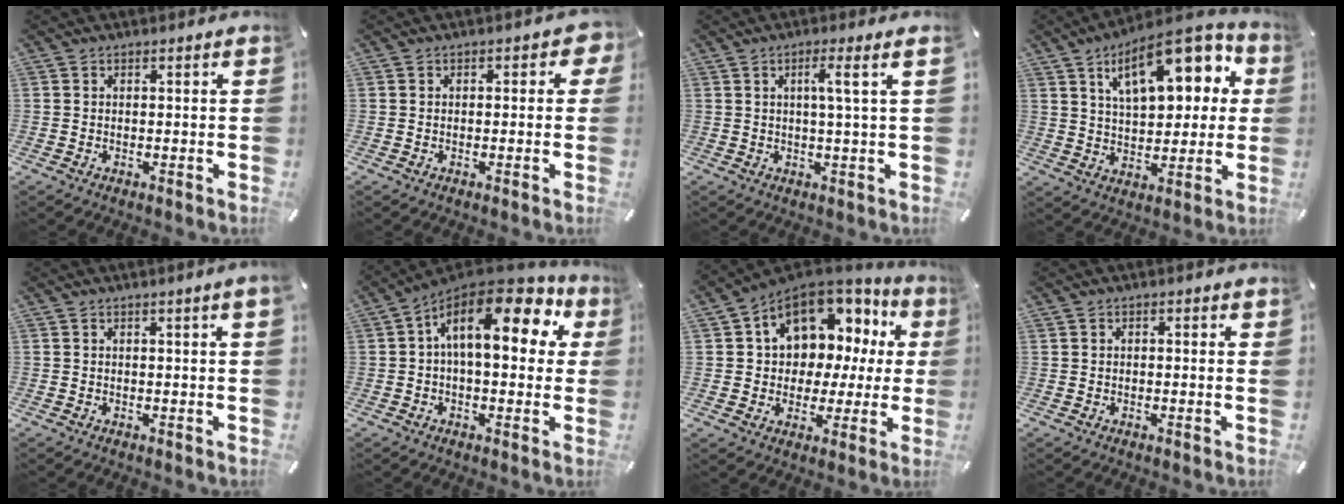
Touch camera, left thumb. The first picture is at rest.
{"total": 2.1, "force": [-0.2, 1.4, 1.5], "torque": [-0.021, 0.005, -0.007]}
{"total": 5.4, "force": [1.5, -0.2, 5.1], "torque": [-0.102, -0.003, 0.020]}
{"total": 18.3, "force": [8.2, 9.1, 13.6], "torque": [-0.206, -0.019, 0.134]}
{"total": 1.6, "force": [0.7, -0.2, 1.5], "torque": [-0.027, -0.003, 0.012]}
{"total": 18.0, "force": [6.2, 8.5, 14.6], "torque": [-0.244, -0.036, 0.099]}
{"total": 12.1, "force": [5.6, 9.1, 5.6], "torque": [-0.095, -0.040, 0.105]}
{"total": 0.7, "force": [0.3, 0.3, 0.5], "torque": [-0.010, 0.002, 0.005]}